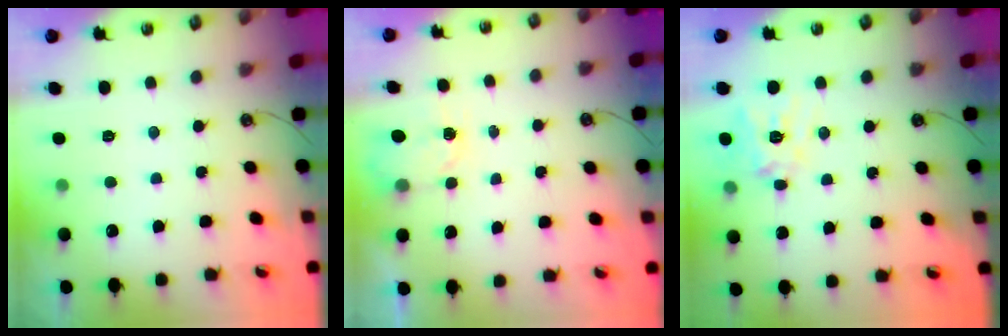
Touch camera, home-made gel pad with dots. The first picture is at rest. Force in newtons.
{"total": 2.6, "press": 2.5, "slide": 0.4}
{"total": 13.2, "press": 13.1, "slide": 1.5}